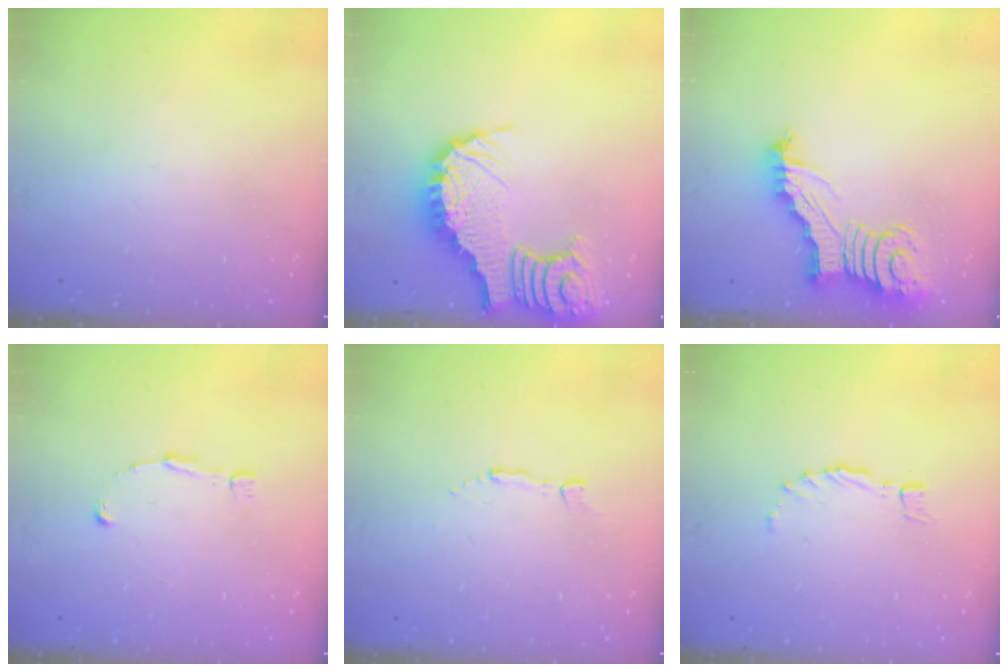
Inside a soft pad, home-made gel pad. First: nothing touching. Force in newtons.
{"total": 7.1, "press": 7.0, "slide": 1.1}
{"total": 6.1, "press": 6.1, "slide": 0.6}
{"total": 0.9, "press": 0.9, "slide": 0.0}
{"total": 1.8, "press": 1.8, "slide": 0.2}
{"total": 0.8, "press": 0.7, "slide": 0.3}